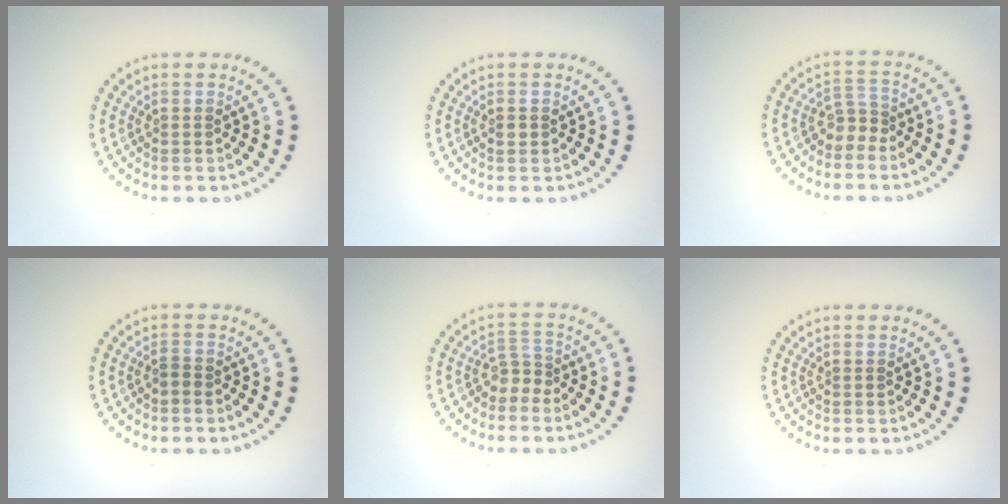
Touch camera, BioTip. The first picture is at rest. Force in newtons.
{"total": 0.7, "press": 0.6, "slide": 0.2}
{"total": 1.9, "press": 1.2, "slide": 1.4}
{"total": 0.7, "press": 0.5, "slide": 0.5}
{"total": 1.9, "press": 1.2, "slide": 1.4}
{"total": 0.0}